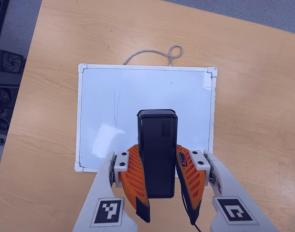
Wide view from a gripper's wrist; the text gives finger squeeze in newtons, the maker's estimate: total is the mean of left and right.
{"total": 10.2, "left": 8.4, "right": 12.1}